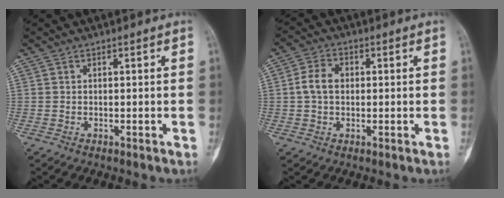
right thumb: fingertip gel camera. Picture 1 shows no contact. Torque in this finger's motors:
{"motor_torque": [-0.22, 0.12, 0.53, -0.09, 0.19]}